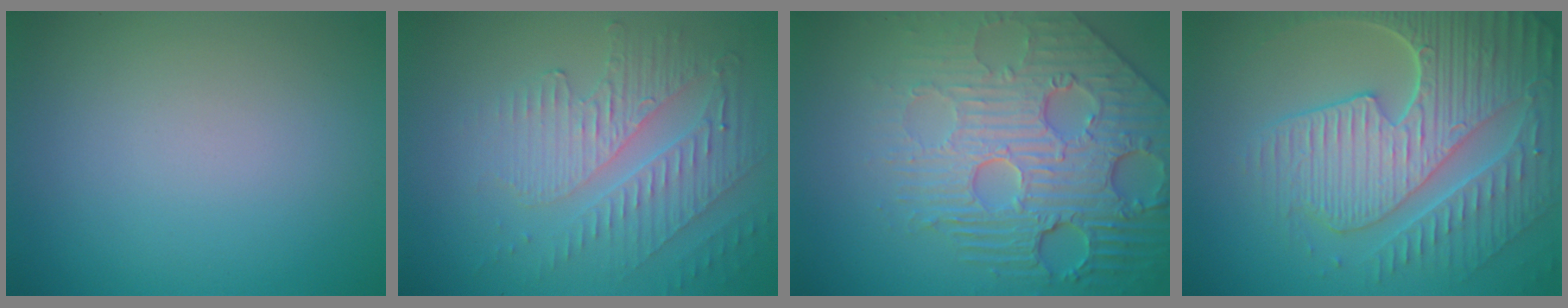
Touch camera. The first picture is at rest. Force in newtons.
{"total": 5.0, "press": 3.4, "slide": 3.6}
{"total": 8.6, "press": 5.9, "slide": 6.2}
{"total": 9.2, "press": 6.6, "slide": 6.4}